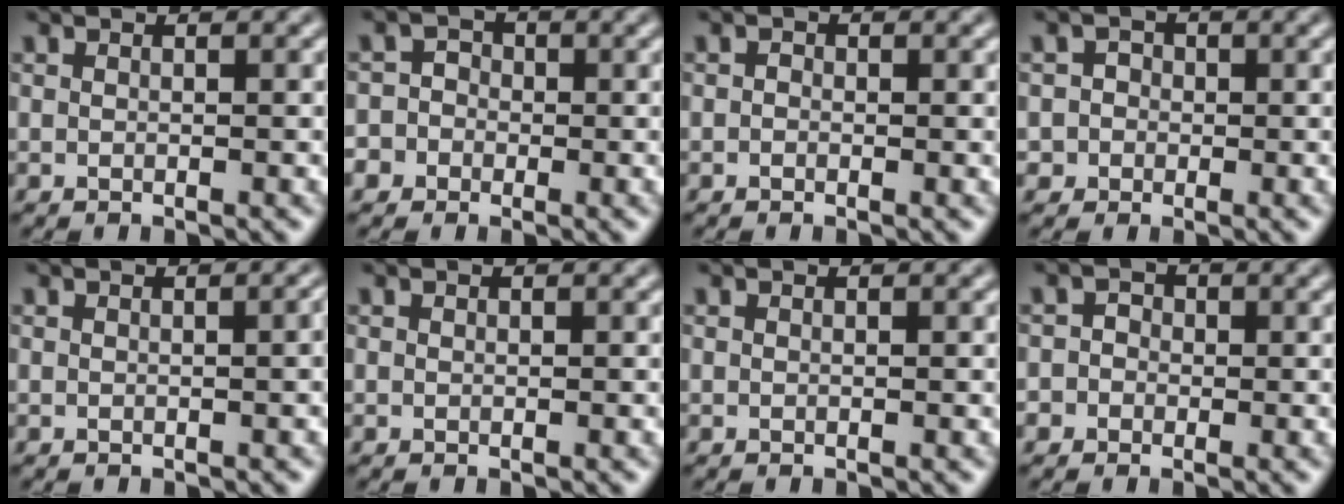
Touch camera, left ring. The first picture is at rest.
{"total": 4.5, "force": [-2.0, 4.0, 0.8], "torque": [0.011, 0.003, -0.055]}
{"total": 0.7, "force": [-0.1, 0.6, 0.4], "torque": [-0.003, -0.005, -0.004]}
{"total": 2.0, "force": [-0.3, 2.0, 0.2], "torque": [0.026, 0.005, -0.013]}
{"total": 1.2, "force": [0.0, 0.3, 1.2], "torque": [-0.012, 0.004, 0.000]}
{"total": 0.0}
{"total": 0.0}
{"total": 2.9, "force": [-0.7, 2.7, 0.7], "torque": [0.019, 0.012, -0.038]}